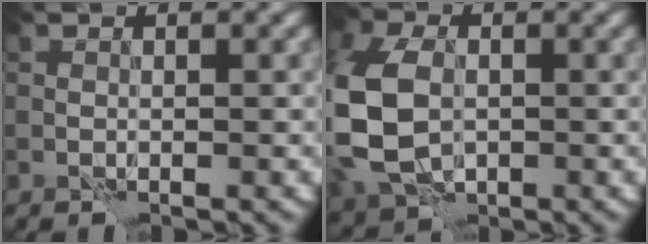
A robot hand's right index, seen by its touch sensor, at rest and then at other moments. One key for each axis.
{"total": 11.0, "fx": -1.1, "fy": 8.1, "fz": 7.4, "tx": -0.203, "ty": -0.027, "tz": -0.019}